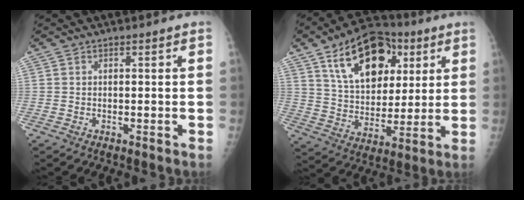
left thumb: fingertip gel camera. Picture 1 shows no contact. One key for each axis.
{"total": 20.0, "fx": 8.7, "fy": 12.3, "fz": 13.1, "tx": -0.170, "ty": -0.023, "tz": 0.146}